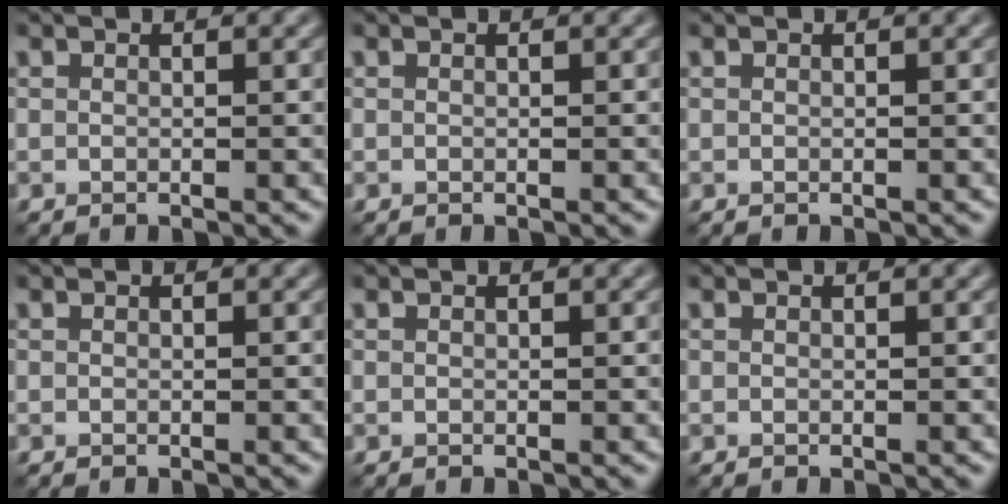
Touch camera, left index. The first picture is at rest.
{"total": 0.0}
{"total": 0.0}
{"total": 0.0}
{"total": 0.0}
{"total": 0.0}